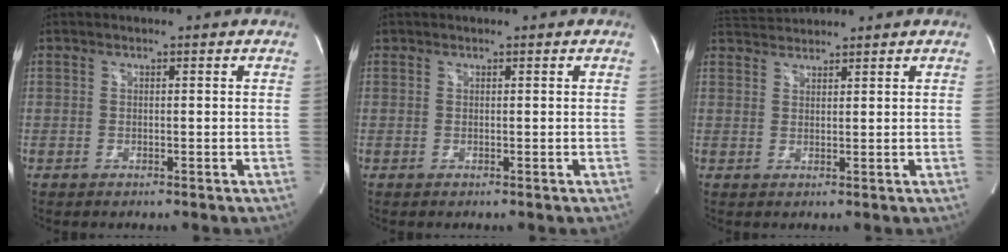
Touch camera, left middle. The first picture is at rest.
{"total": 0.0}
{"total": 3.3, "force": [3.3, -0.1, -0.2], "torque": [-0.007, 0.019, 0.067]}